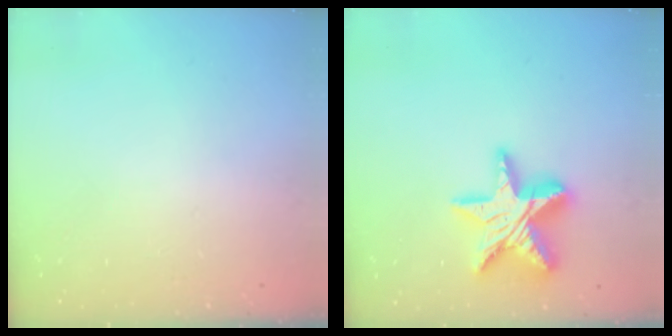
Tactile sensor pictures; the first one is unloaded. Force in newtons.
{"total": 17.6, "press": 17.5, "slide": 1.6}